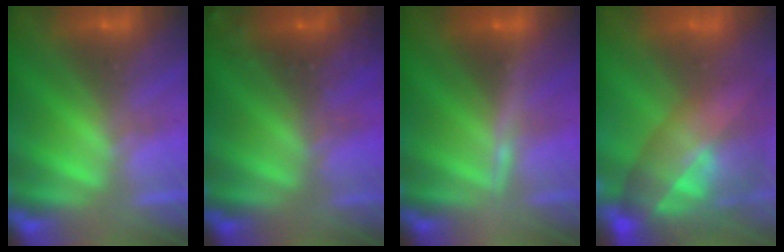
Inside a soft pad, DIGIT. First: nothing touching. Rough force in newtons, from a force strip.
{"total": 8.0}
{"total": 3.3}
{"total": 7.8}